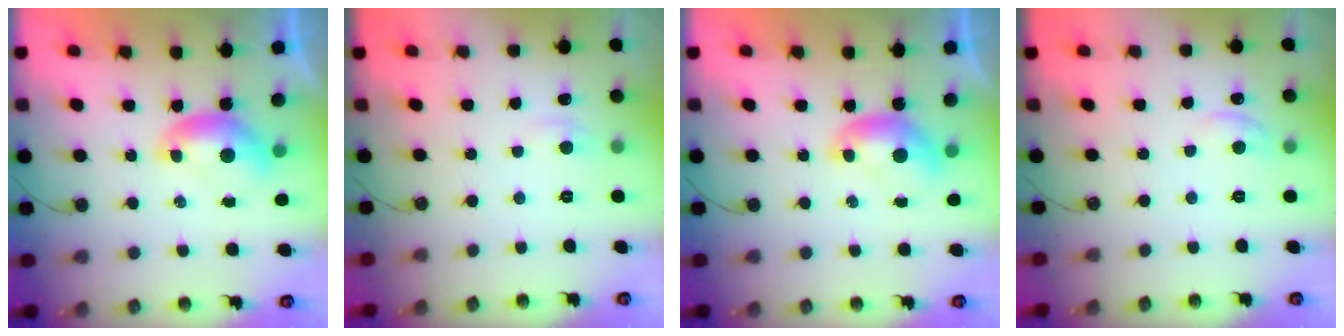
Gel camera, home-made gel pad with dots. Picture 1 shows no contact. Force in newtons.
{"total": 1.2, "press": 1.0, "slide": 0.6}
{"total": 0.0}
{"total": 1.3, "press": 1.1, "slide": 0.7}